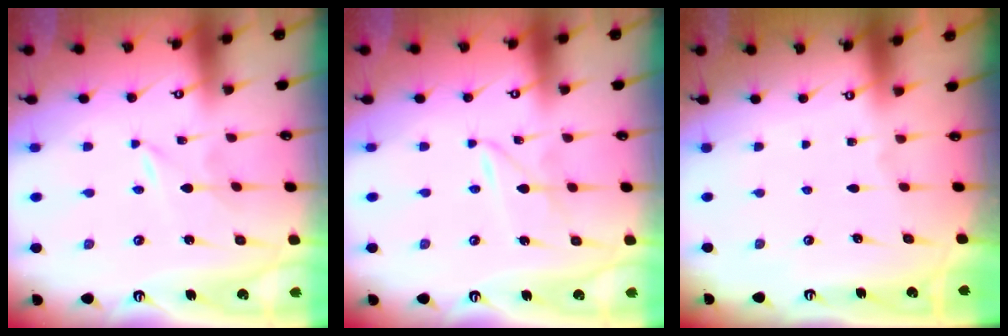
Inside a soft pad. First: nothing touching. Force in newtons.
{"total": 2.3, "press": 2.3, "slide": 0.3}
{"total": 0.0}